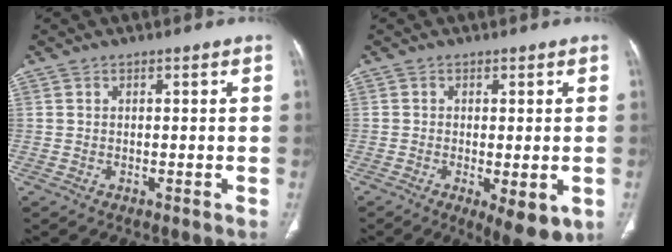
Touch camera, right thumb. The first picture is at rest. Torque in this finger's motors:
{"motor_torque": [-0.50, 0.50, -0.14, 0.17, 0.03]}